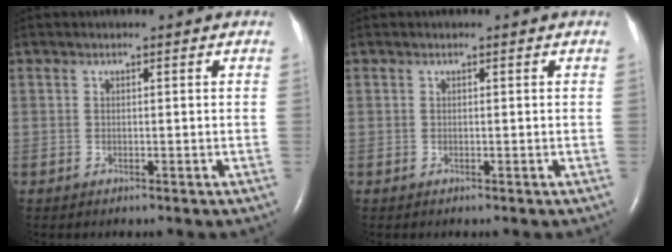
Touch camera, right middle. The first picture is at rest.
{"total": 0.0}